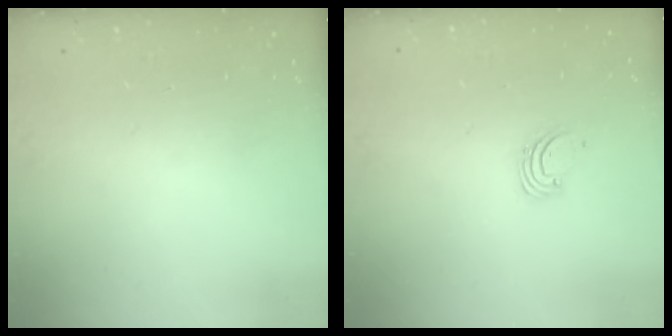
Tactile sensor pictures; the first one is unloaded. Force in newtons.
{"total": 1.4, "press": 1.4, "slide": 0.1}